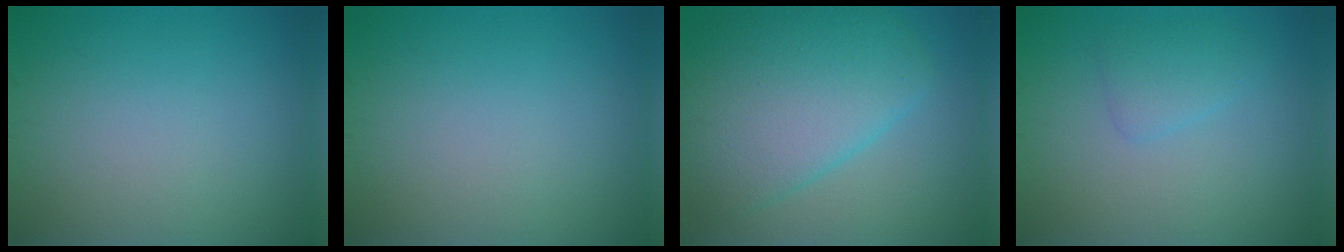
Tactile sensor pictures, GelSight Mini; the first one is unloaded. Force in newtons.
{"total": 0.0}
{"total": 8.6, "press": 8.6, "slide": 0.3}
{"total": 1.8, "press": 1.8, "slide": 0.0}